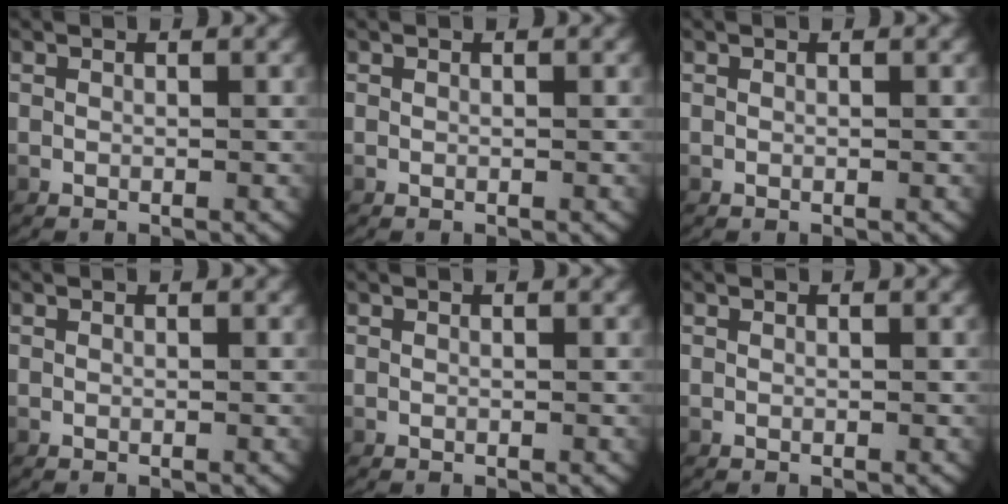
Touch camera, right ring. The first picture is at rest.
{"total": 0.0}
{"total": 0.0}
{"total": 0.0}
{"total": 0.0}
{"total": 0.0}